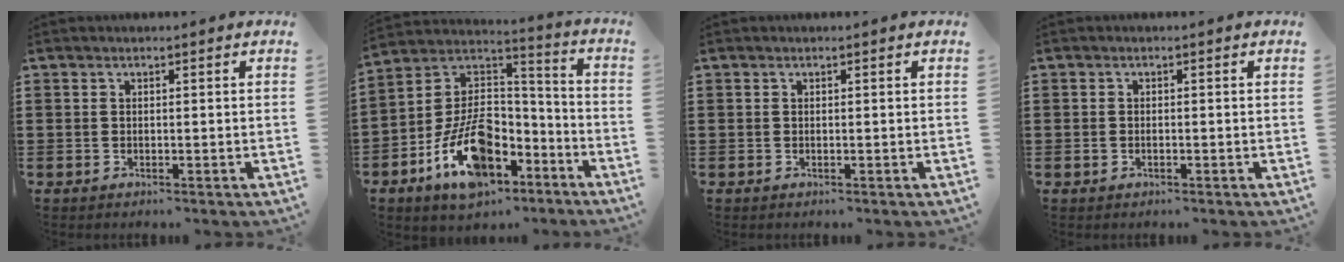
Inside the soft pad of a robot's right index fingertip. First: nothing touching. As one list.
[{"total": 13.4, "force": [-7.0, 7.4, 8.7], "torque": [-0.187, 0.023, -0.133]}, {"total": 0.0}, {"total": 0.9, "force": [-0.3, 0.5, 0.6], "torque": [-0.014, -0.001, -0.006]}]